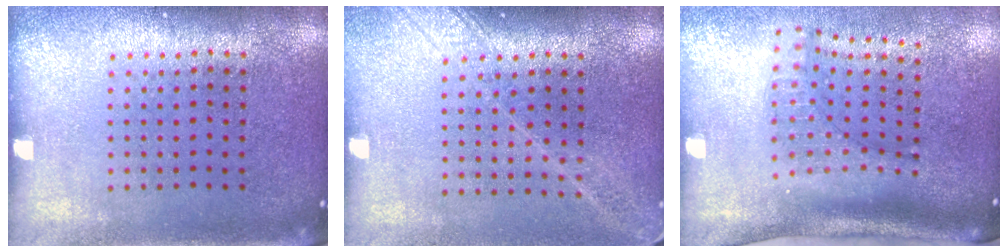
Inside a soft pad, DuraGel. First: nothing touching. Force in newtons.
{"total": 1.8, "press": 1.5, "slide": 1.0}
{"total": 2.1, "press": 1.5, "slide": 1.4}